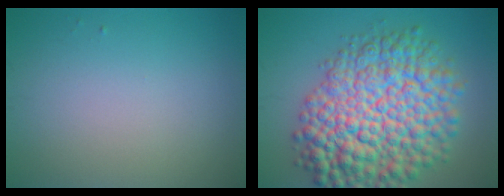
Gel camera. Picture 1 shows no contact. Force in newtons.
{"total": 12.7, "press": 12.7, "slide": 0.3}